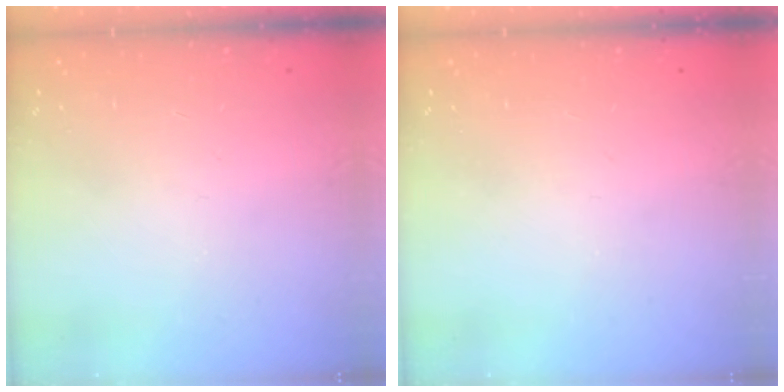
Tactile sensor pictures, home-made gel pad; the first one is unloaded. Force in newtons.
{"total": 0.0}